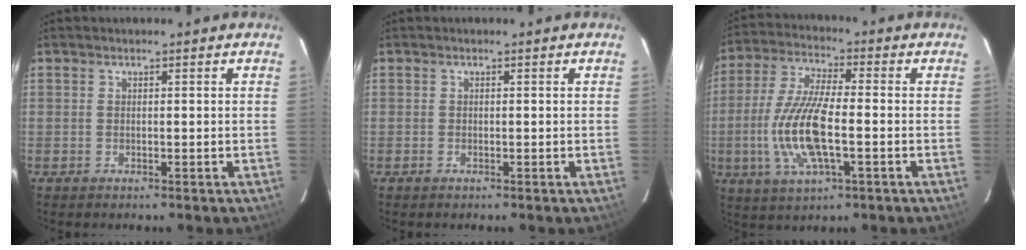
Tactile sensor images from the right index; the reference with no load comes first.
{"total": 0.0}
{"total": 13.7, "force": [-2.7, 4.1, 12.8], "torque": [-0.272, -0.005, -0.055]}